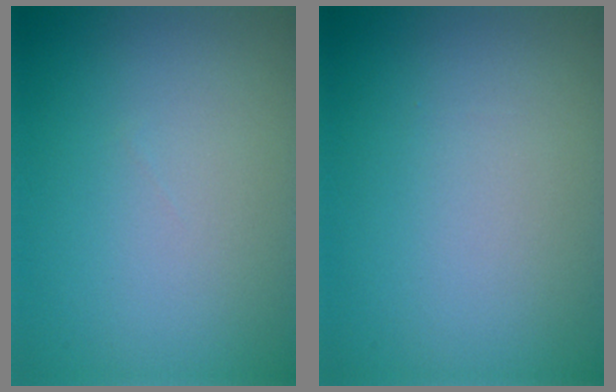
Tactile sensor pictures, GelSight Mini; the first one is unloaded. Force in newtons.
{"total": 0.0}